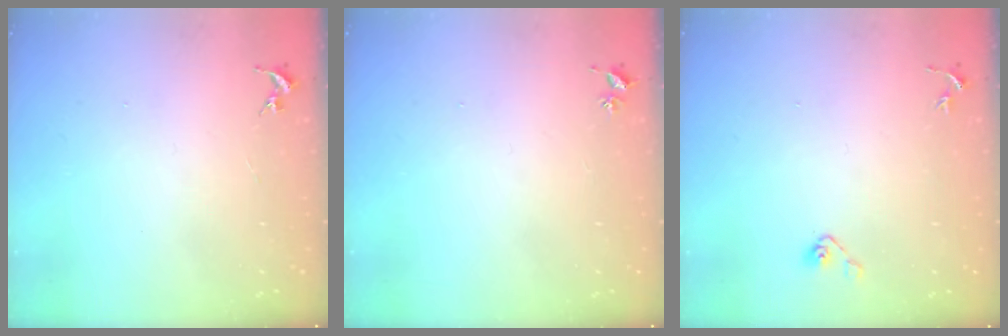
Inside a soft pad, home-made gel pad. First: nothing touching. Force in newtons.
{"total": 2.6, "press": 2.6, "slide": 0.3}
{"total": 3.4, "press": 3.3, "slide": 0.9}